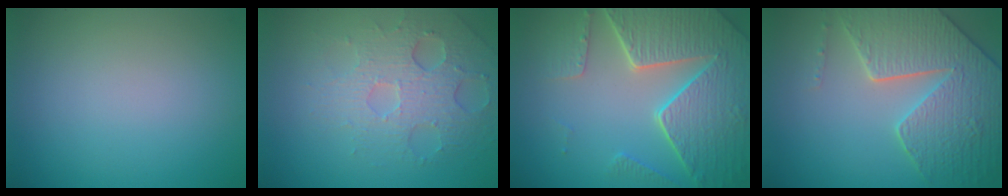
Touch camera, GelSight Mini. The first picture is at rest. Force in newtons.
{"total": 4.5, "press": 3.8, "slide": 2.3}
{"total": 8.2, "press": 6.1, "slide": 5.5}
{"total": 7.1, "press": 5.9, "slide": 4.0}